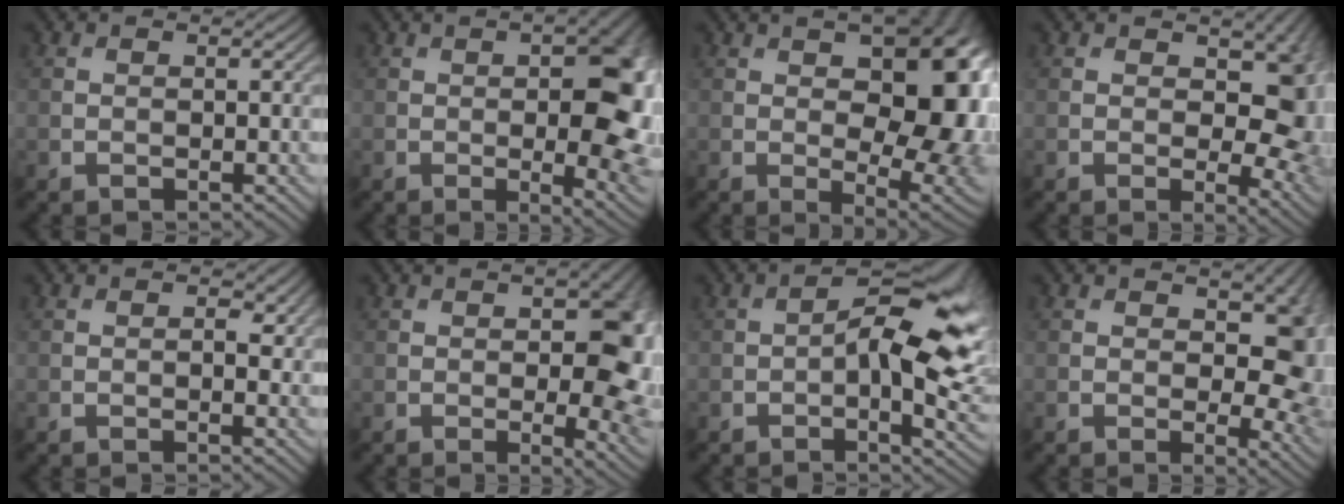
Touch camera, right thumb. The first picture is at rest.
{"total": 13.2, "force": [-0.5, 5.2, 12.1], "torque": [-0.145, -0.002, -0.007]}
{"total": 17.2, "force": [1.9, 9.0, 14.5], "torque": [-0.163, -0.010, 0.043]}
{"total": 10.8, "force": [1.1, 6.2, 8.8], "torque": [-0.103, -0.012, 0.020]}
{"total": 1.5, "force": [0.2, 0.6, 1.3], "torque": [-0.015, -0.006, 0.003]}
{"total": 11.5, "force": [-0.2, 5.0, 10.3], "torque": [-0.121, -0.006, 0.005]}
{"total": 12.7, "force": [-0.2, 5.6, 11.4], "torque": [-0.177, -0.008, -0.002]}
{"total": 9.7, "force": [1.1, 5.5, 7.9], "torque": [-0.092, -0.014, 0.019]}